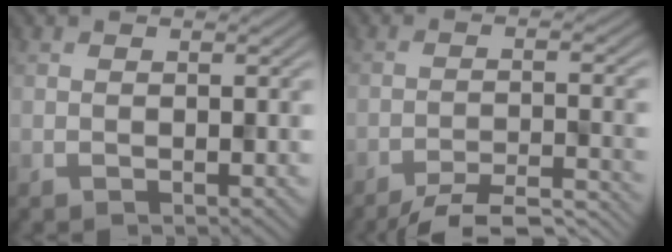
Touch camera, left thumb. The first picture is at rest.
{"total": 7.1, "force": [-6.2, 1.1, 3.3], "torque": [-0.060, -0.002, -0.092]}